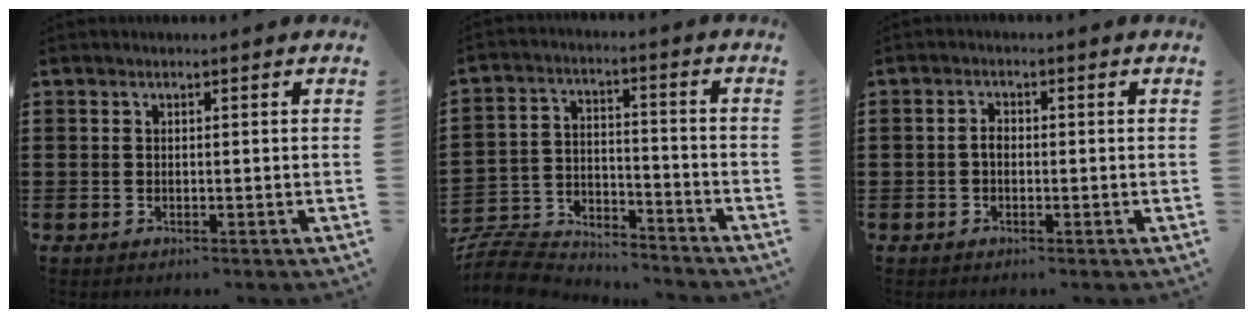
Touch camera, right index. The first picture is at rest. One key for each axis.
{"total": 8.6, "fx": -8.3, "fy": 1.7, "fz": 1.3, "tx": -0.042, "ty": 0.013, "tz": -0.170}
{"total": 1.8, "fx": -0.4, "fy": 1.1, "fz": 1.3, "tx": -0.033, "ty": 0.001, "tz": -0.011}